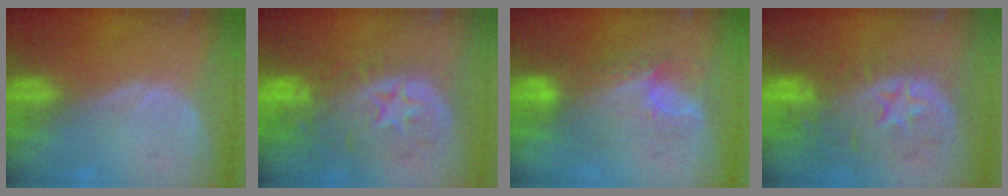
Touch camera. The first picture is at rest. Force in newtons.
{"total": 11.4, "press": 9.8, "slide": 5.7}
{"total": 7.4, "press": 7.2, "slide": 1.4}
{"total": 11.1, "press": 9.7, "slide": 5.2}